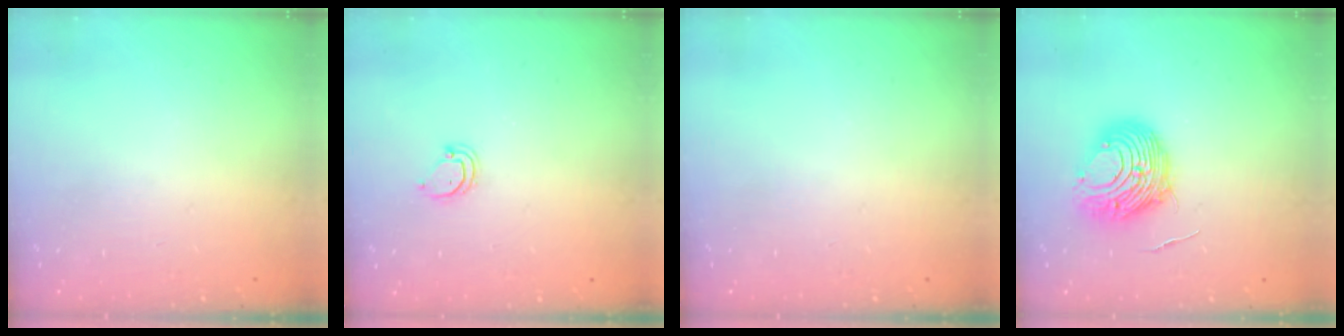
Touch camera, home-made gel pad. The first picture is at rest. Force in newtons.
{"total": 3.6, "press": 3.6, "slide": 0.2}
{"total": 0.0}
{"total": 10.4, "press": 10.3, "slide": 1.0}